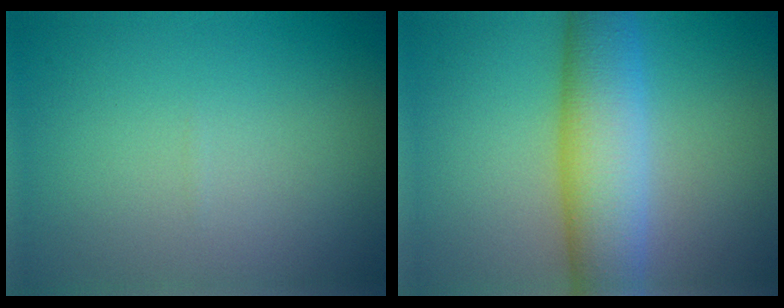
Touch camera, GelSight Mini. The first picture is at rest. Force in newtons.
{"total": 7.6, "press": 7.6, "slide": 0.2}